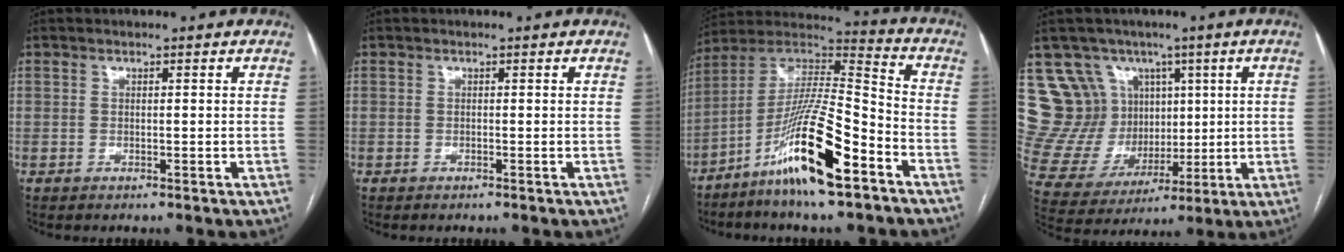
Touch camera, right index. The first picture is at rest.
{"total": 0.0}
{"total": 17.1, "force": [-9.4, 1.5, 14.2], "torque": [-0.277, -0.013, -0.172]}
{"total": 16.4, "force": [7.0, 13.7, 5.6], "torque": [-0.123, 0.059, 0.162]}